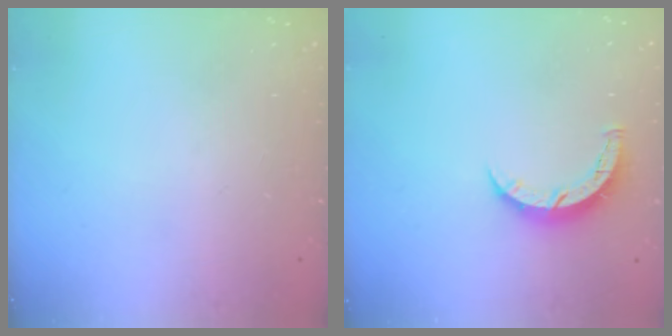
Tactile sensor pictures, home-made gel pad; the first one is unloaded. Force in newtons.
{"total": 5.5, "press": 5.5, "slide": 0.5}